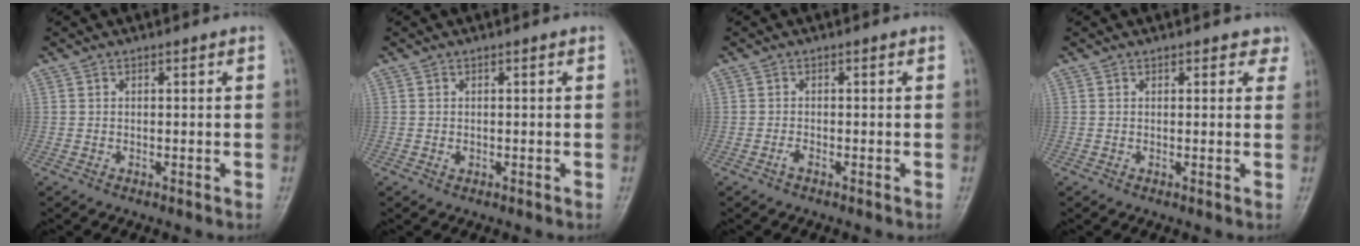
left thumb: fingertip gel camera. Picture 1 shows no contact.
{"total": 0.7, "force": [0.0, 0.5, 0.5], "torque": [-0.005, 0.000, 0.001]}
{"total": 0.9, "force": [-0.6, 0.3, 0.6], "torque": [-0.014, -0.001, -0.014]}
{"total": 2.4, "force": [1.6, 1.5, 0.9], "torque": [0.019, -0.004, 0.012]}